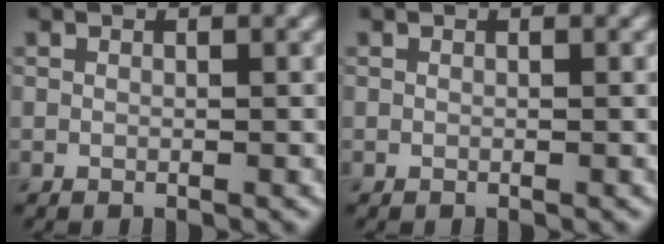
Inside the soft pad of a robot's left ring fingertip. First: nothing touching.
{"total": 0.0}